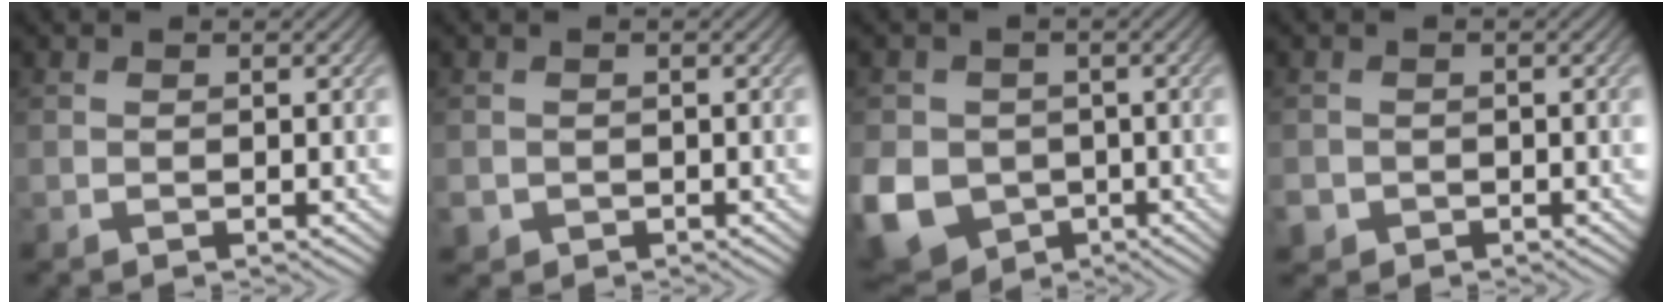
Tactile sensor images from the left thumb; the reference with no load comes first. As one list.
[{"total": 1.5, "force": [-0.6, 1.4, 0.2], "torque": [-0.003, -0.010, -0.013]}, {"total": 11.2, "force": [-3.2, 9.5, 5.1], "torque": [-0.145, -0.046, -0.072]}, {"total": 2.2, "force": [-1.1, 1.8, 0.4], "torque": [-0.011, -0.011, -0.024]}]